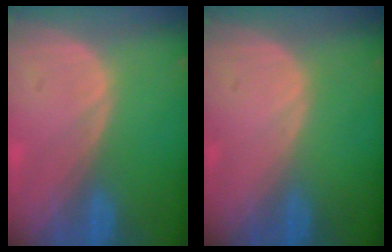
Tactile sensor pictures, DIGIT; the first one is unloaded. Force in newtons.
{"total": 0.0}